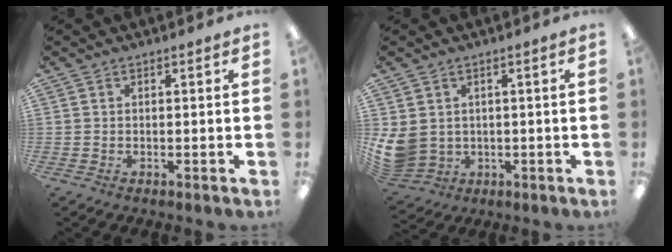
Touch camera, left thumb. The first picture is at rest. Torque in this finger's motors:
{"motor_torque": [-0.16, 0.63, 0.99, -0.44, 0.10]}